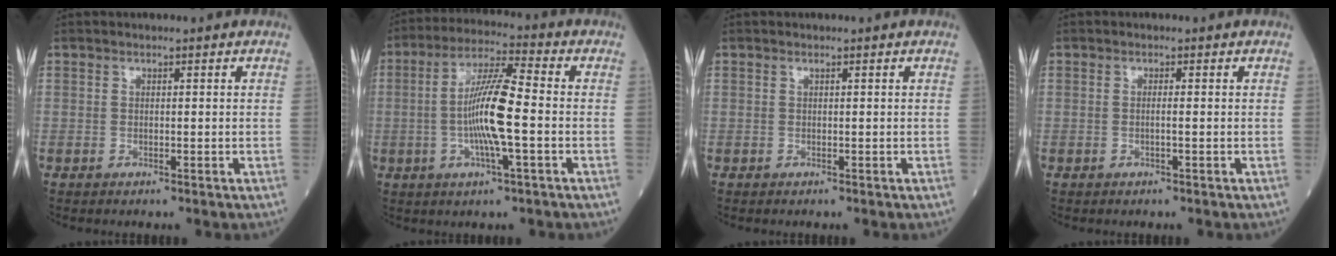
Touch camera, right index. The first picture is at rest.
{"total": 10.5, "force": [-1.6, 0.6, 10.3], "torque": [-0.194, 0.004, -0.037]}
{"total": 0.0}
{"total": 0.6, "force": [-0.3, -0.2, 0.5], "torque": [-0.008, 0.002, -0.007]}